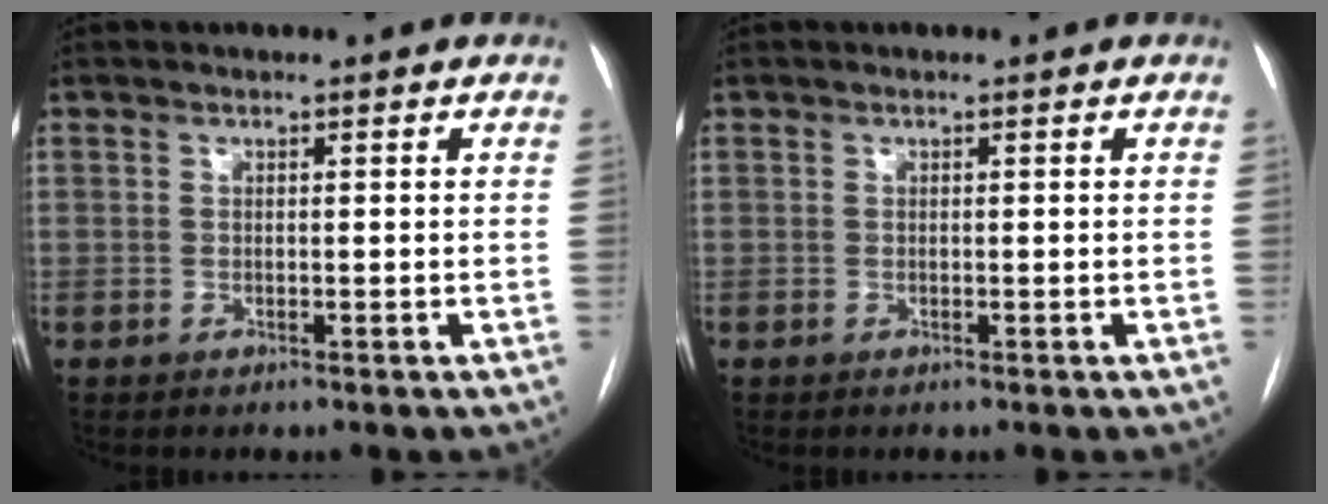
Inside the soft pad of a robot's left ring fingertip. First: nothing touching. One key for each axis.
{"total": 0.0}